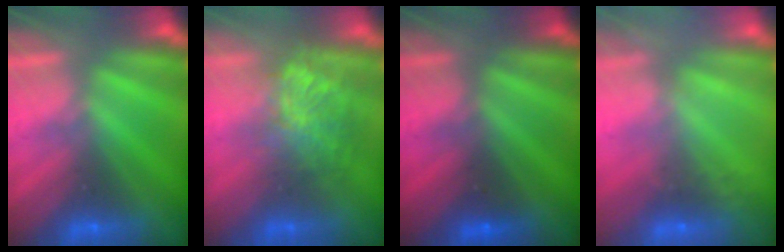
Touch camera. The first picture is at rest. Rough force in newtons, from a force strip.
{"total": 3.4}
{"total": 1.8}
{"total": 2.4}